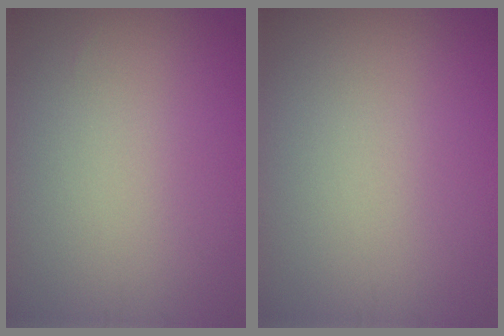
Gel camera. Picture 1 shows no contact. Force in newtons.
{"total": 0.0}